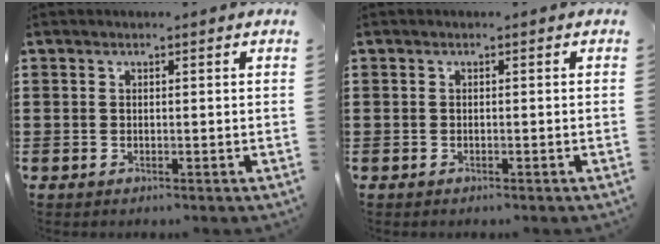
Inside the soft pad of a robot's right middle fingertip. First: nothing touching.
{"total": 0.9, "force": [-0.9, 0.3, 0.2], "torque": [-0.006, 0.002, -0.018]}